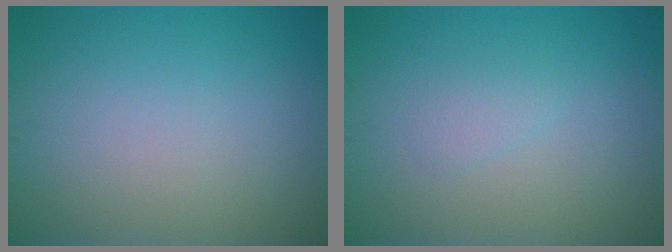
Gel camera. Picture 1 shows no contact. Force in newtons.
{"total": 0.9, "press": 0.9, "slide": 0.2}